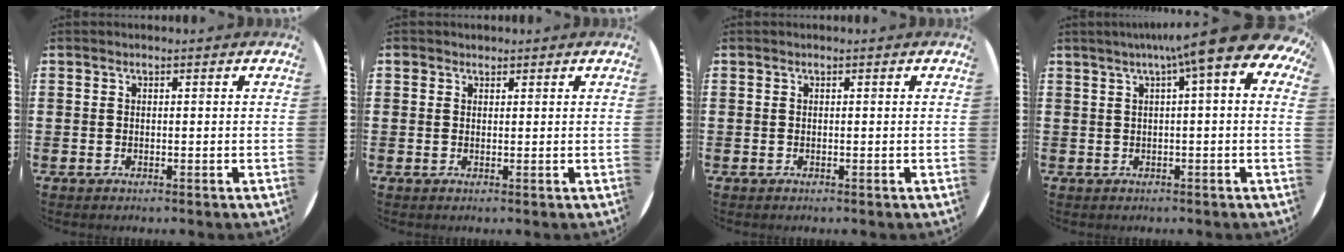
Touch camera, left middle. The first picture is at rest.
{"total": 0.8, "force": [0.7, 0.4, -0.1], "torque": [0.002, 0.003, 0.013]}
{"total": 0.0}
{"total": 7.7, "force": [4.4, 0.0, 6.3], "torque": [-0.115, -0.015, 0.069]}